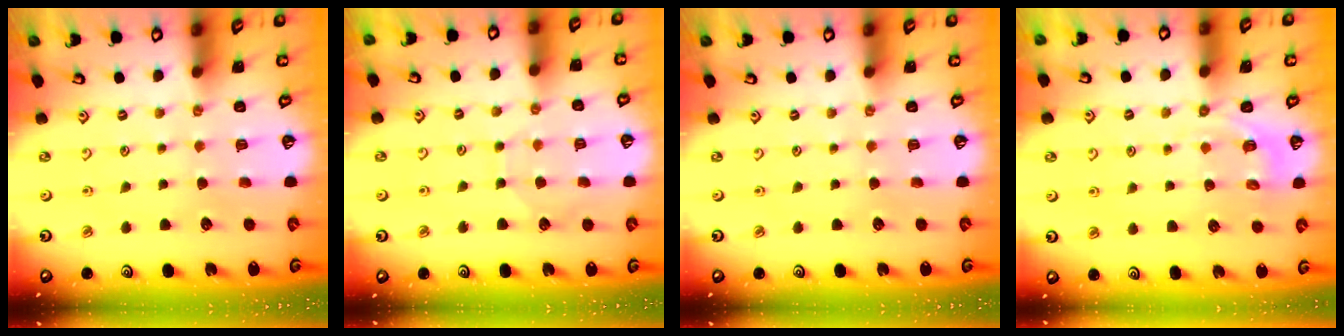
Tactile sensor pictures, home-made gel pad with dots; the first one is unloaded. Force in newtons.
{"total": 4.8, "press": 4.8, "slide": 0.6}
{"total": 0.0}
{"total": 2.9, "press": 2.2, "slide": 1.8}